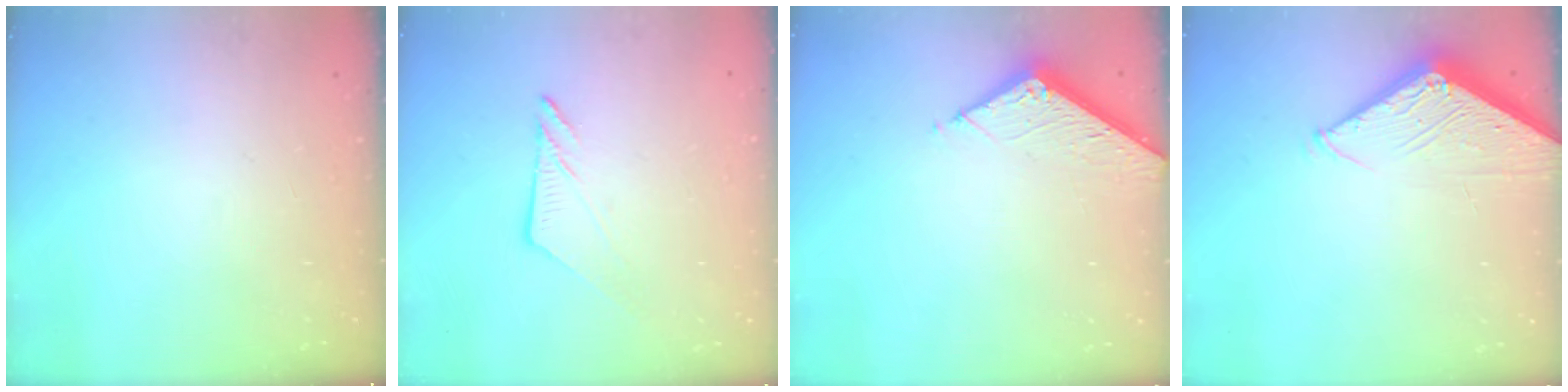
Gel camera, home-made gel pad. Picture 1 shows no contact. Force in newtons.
{"total": 7.6, "press": 7.6, "slide": 0.1}
{"total": 5.9, "press": 5.9, "slide": 0.4}
{"total": 5.7, "press": 5.6, "slide": 0.6}